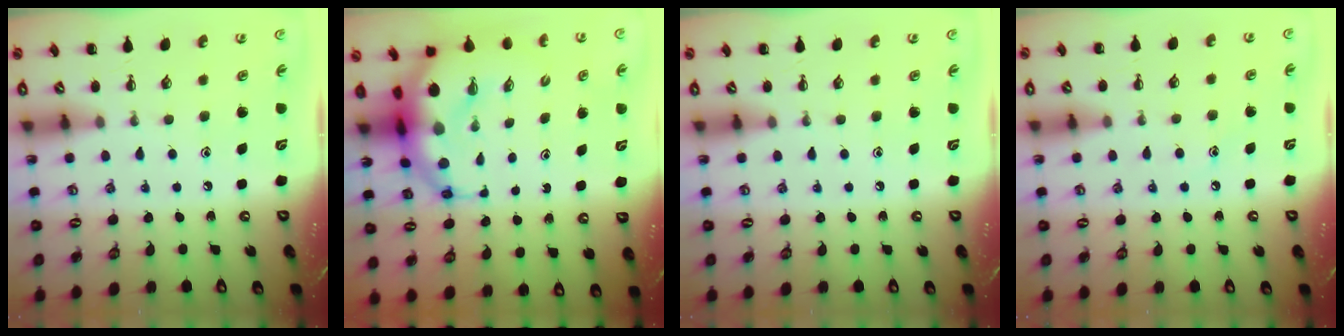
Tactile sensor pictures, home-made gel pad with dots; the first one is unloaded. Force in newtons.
{"total": 10.7, "press": 10.3, "slide": 2.7}
{"total": 0.0}
{"total": 6.8, "press": 6.6, "slide": 1.7}